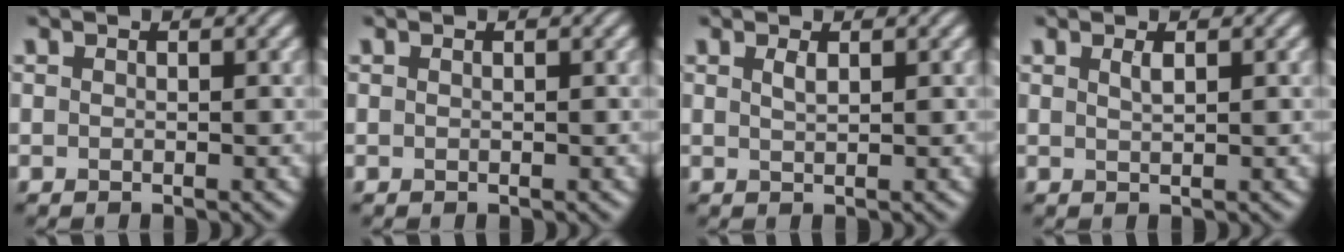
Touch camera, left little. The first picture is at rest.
{"total": 0.0}
{"total": 1.0, "force": [0.5, 0.3, 0.7], "torque": [-0.014, 0.002, 0.010]}
{"total": 1.0, "force": [0.5, 0.3, 0.8], "torque": [-0.011, 0.002, 0.009]}